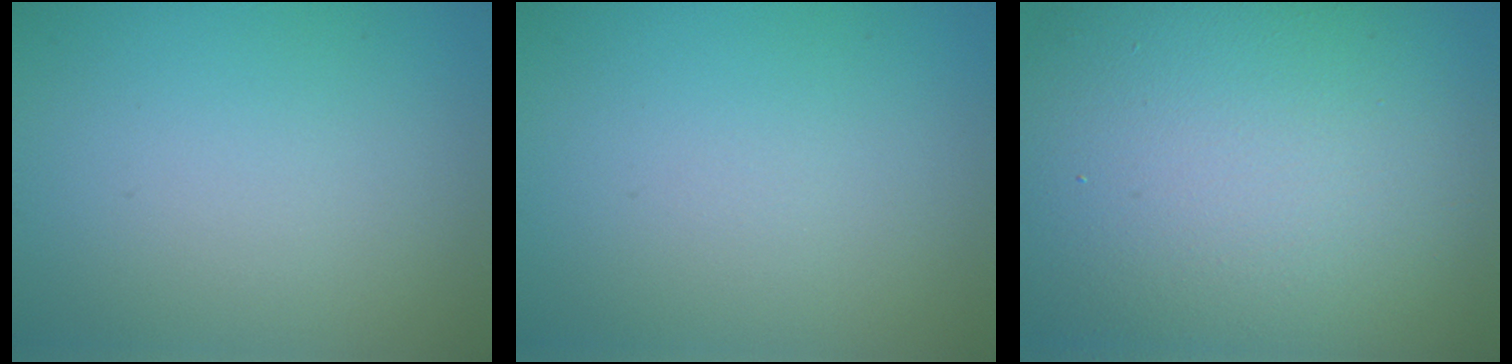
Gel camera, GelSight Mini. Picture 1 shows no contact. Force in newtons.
{"total": 0.0}
{"total": 18.0, "press": 18.0, "slide": 0.8}